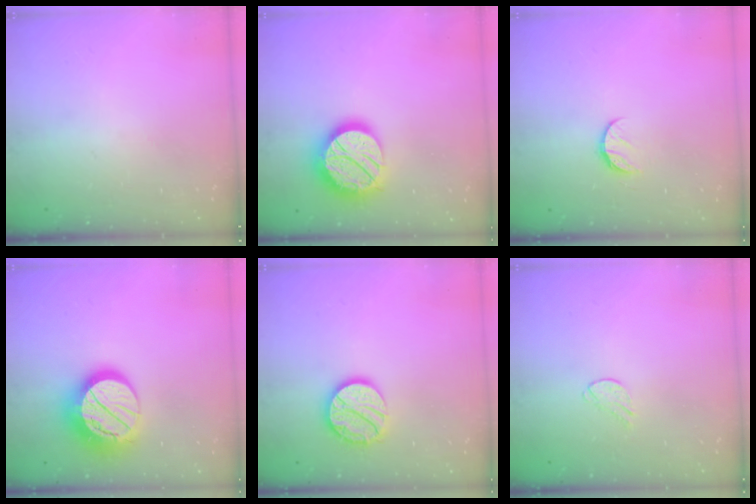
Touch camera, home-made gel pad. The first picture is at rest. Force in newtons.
{"total": 20.7, "press": 20.7, "slide": 1.2}
{"total": 6.4, "press": 6.4, "slide": 0.6}
{"total": 19.6, "press": 19.5, "slide": 1.5}
{"total": 14.6, "press": 14.6, "slide": 1.1}
{"total": 5.2, "press": 5.1, "slide": 0.6}